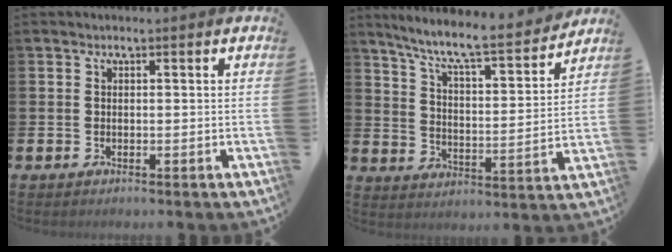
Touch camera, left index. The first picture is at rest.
{"total": 8.5, "force": [7.7, 0.8, 3.6], "torque": [-0.096, -0.056, 0.127]}